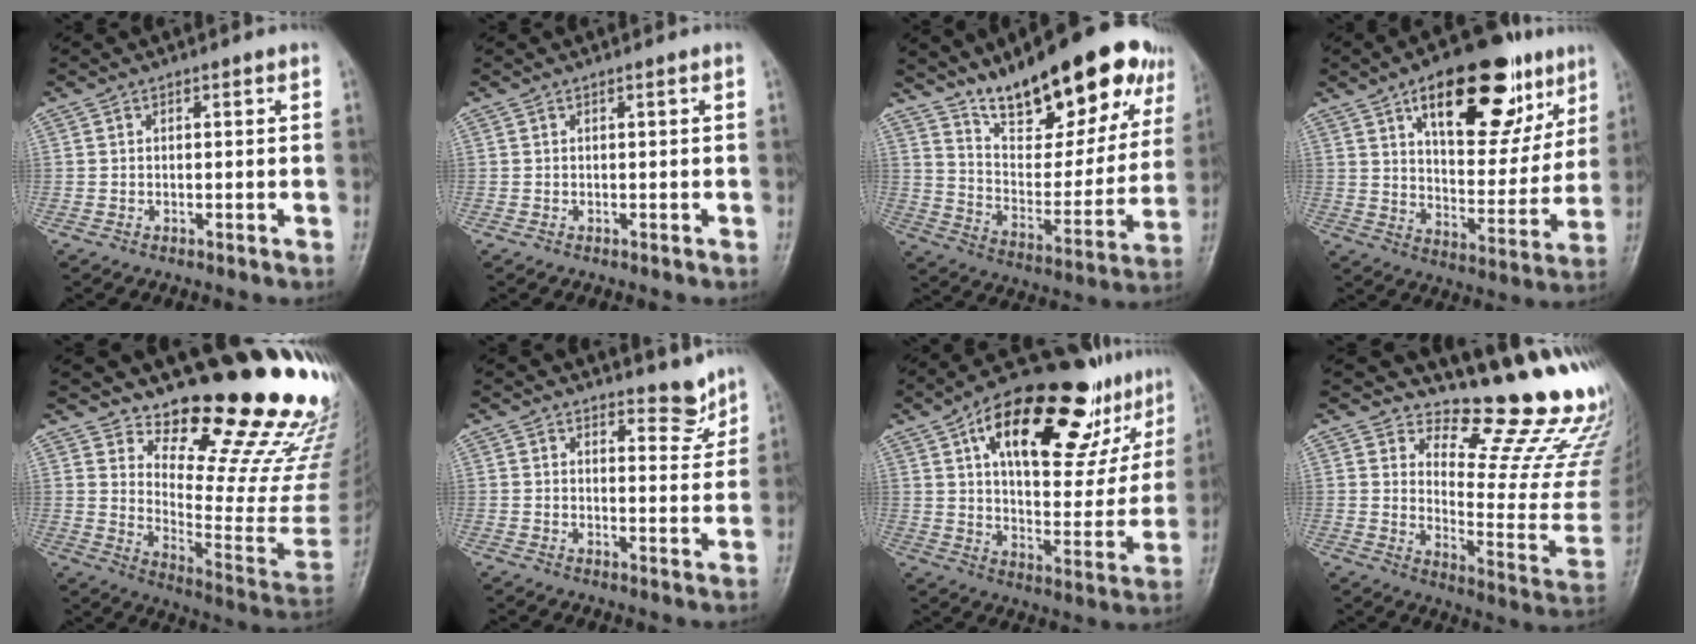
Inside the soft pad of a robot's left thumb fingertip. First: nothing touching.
{"total": 0.0}
{"total": 25.4, "force": [17.1, 9.0, 16.6], "torque": [-0.201, -0.065, 0.270]}
{"total": 24.2, "force": [12.6, 11.5, 17.2], "torque": [-0.203, -0.026, 0.192]}
{"total": 23.5, "force": [19.4, 5.6, 12.1], "torque": [-0.126, -0.187, 0.269]}
{"total": 4.7, "force": [4.2, 1.8, 1.3], "torque": [0.004, -0.039, 0.058]}
{"total": 28.6, "force": [16.0, 12.5, 20.1], "torque": [-0.253, -0.015, 0.243]}
{"total": 19.1, "force": [16.2, 5.0, 8.8], "torque": [-0.065, -0.169, 0.209]}